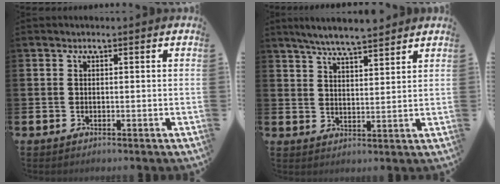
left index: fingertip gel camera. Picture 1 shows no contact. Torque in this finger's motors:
{"motor_torque": [0.22, -0.32, 0.66, 0.21]}